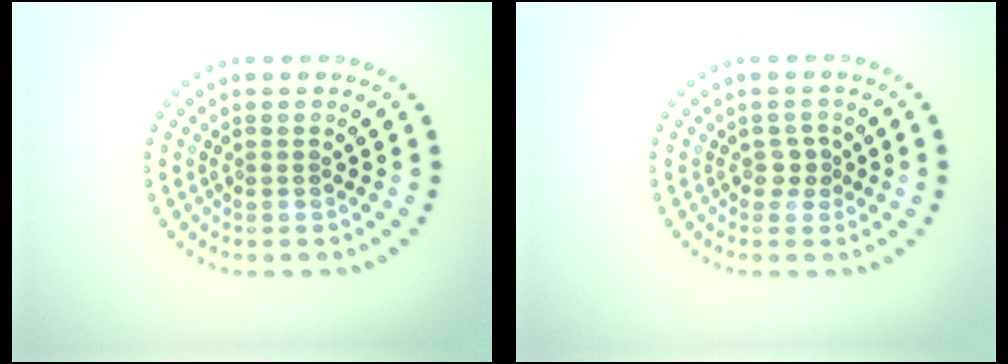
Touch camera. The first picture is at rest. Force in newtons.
{"total": 1.1, "press": 0.8, "slide": 0.7}